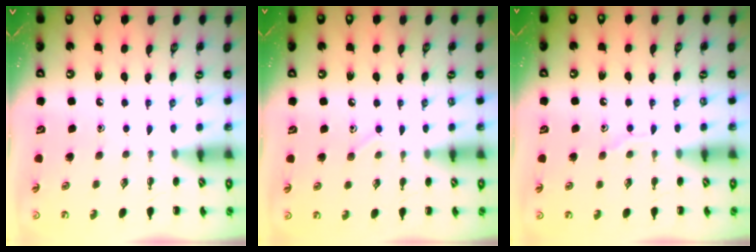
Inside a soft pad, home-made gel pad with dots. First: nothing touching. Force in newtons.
{"total": 5.1, "press": 4.8, "slide": 1.8}
{"total": 7.0, "press": 7.0, "slide": 0.8}